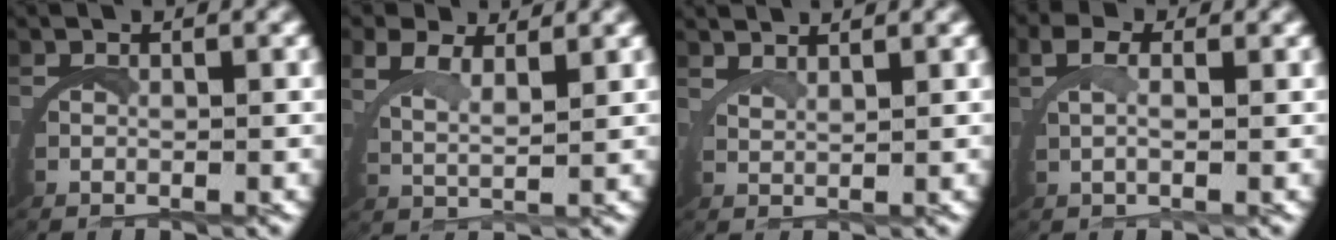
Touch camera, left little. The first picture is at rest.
{"total": 3.2, "force": [2.6, 0.2, 1.8], "torque": [-0.051, -0.009, 0.051]}
{"total": 3.0, "force": [2.8, -1.0, 0.2], "torque": [-0.010, 0.000, 0.052]}
{"total": 2.1, "force": [1.1, -0.2, 1.8], "torque": [-0.046, 0.002, 0.018]}